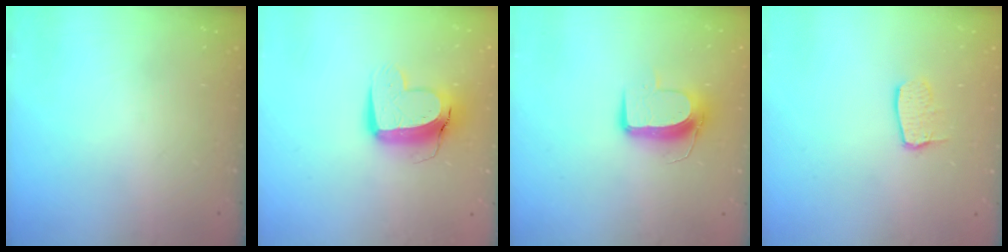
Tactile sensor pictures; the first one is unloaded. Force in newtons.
{"total": 11.3, "press": 11.2, "slide": 1.1}
{"total": 10.1, "press": 10.1, "slide": 0.2}
{"total": 6.8, "press": 6.8, "slide": 0.5}